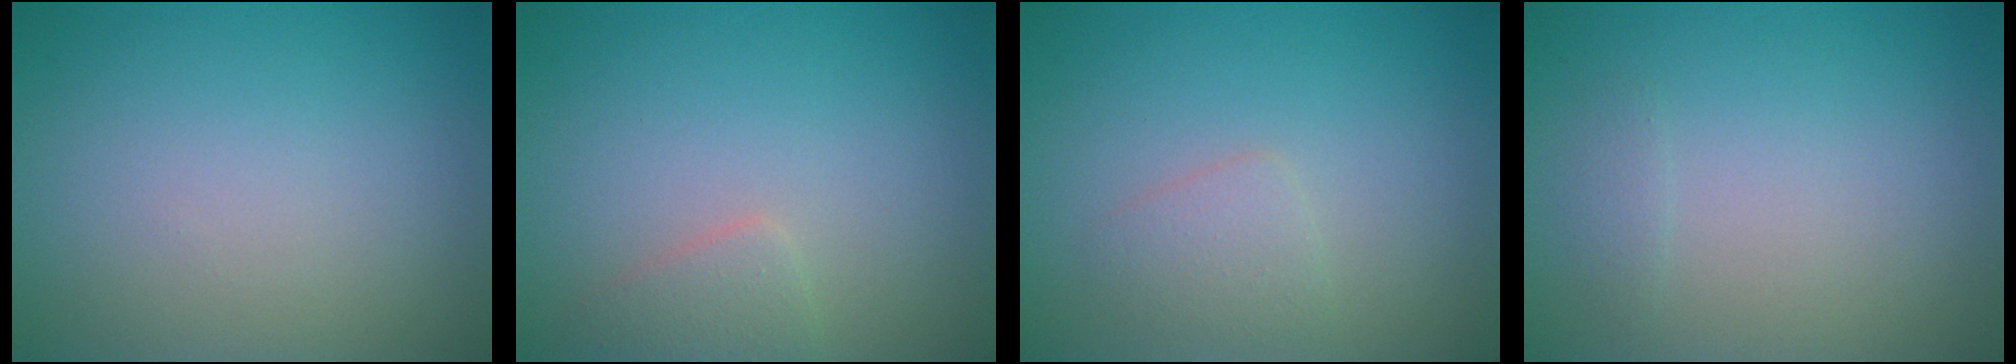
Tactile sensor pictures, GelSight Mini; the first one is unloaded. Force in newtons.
{"total": 1.6, "press": 1.6, "slide": 0.0}
{"total": 1.5, "press": 1.5, "slide": 0.1}
{"total": 0.6, "press": 0.6, "slide": 0.0}